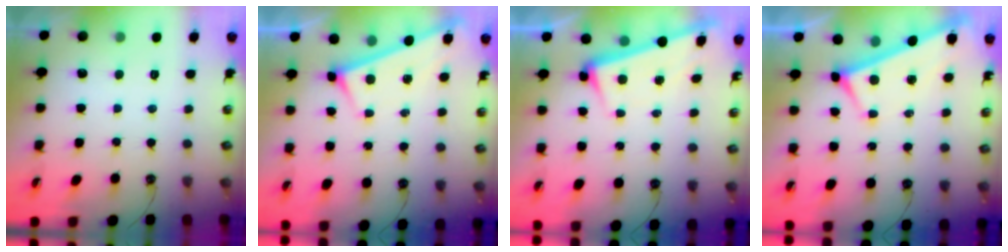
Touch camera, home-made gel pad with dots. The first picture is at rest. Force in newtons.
{"total": 3.3, "press": 3.3, "slide": 0.3}
{"total": 3.1, "press": 2.9, "slide": 1.1}
{"total": 2.4, "press": 2.3, "slide": 0.6}